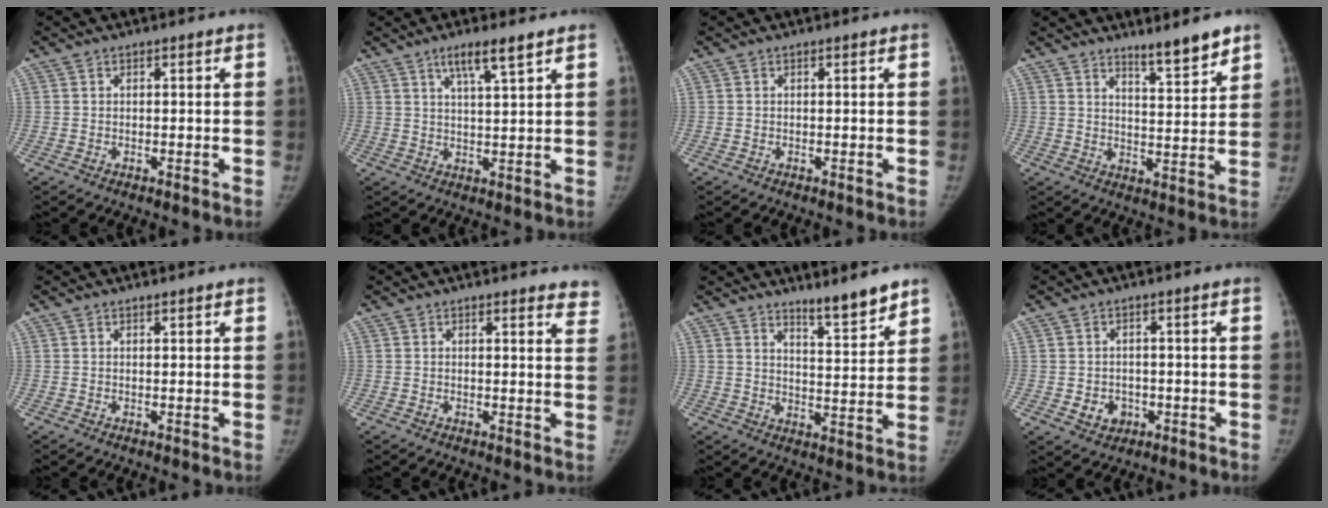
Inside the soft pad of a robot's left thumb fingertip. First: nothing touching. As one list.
[{"total": 5.7, "force": [3.7, 0.5, 4.3], "torque": [-0.076, -0.020, 0.068]}, {"total": 0.0}, {"total": 6.9, "force": [5.7, 0.8, 3.9], "torque": [-0.052, -0.050, 0.093]}, {"total": 0.0}, {"total": 4.8, "force": [4.5, 1.3, 1.0], "torque": [0.014, -0.026, 0.027]}, {"total": 7.1, "force": [6.0, 0.7, 3.8], "torque": [-0.051, -0.055, 0.099]}, {"total": 4.1, "force": [-1.2, 3.6, 1.8], "torque": [-0.007, 0.008, -0.007]}]